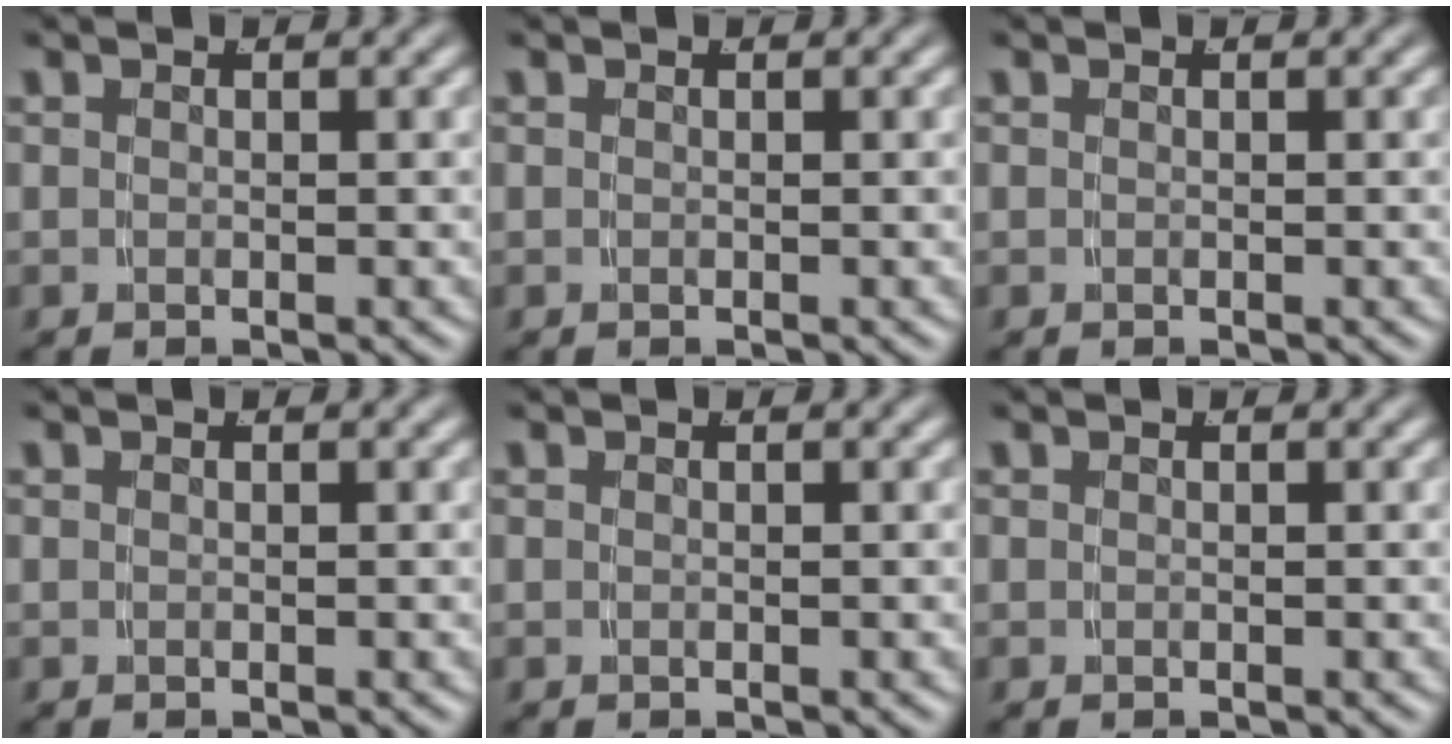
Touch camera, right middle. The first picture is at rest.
{"total": 0.0}
{"total": 0.0}
{"total": 0.0}
{"total": 0.0}
{"total": 0.0}